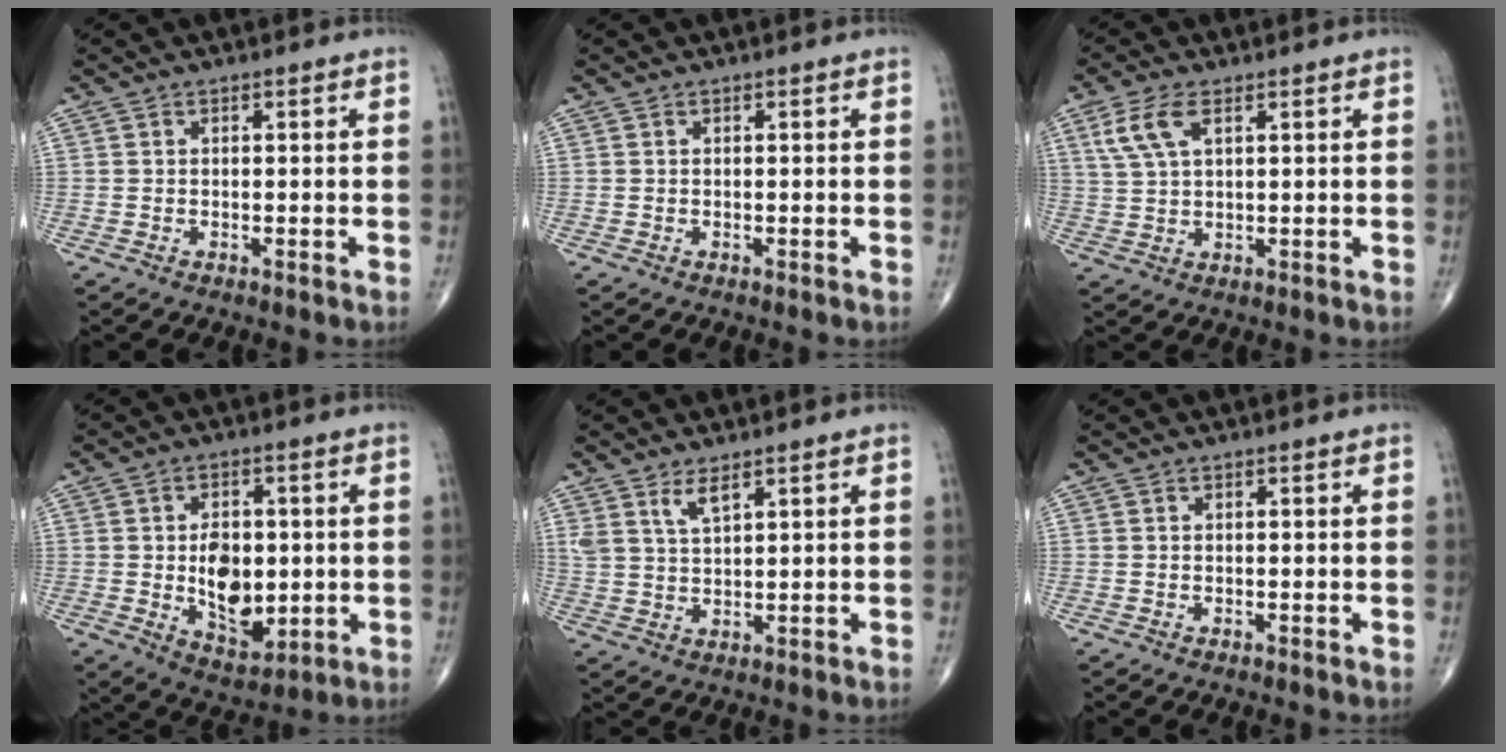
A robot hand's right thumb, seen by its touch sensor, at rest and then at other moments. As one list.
[{"total": 0.0}, {"total": 6.3, "force": [2.8, 2.9, 4.9], "torque": [-0.111, 0.002, 0.060]}, {"total": 11.6, "force": [-0.5, 7.3, 8.9], "torque": [-0.107, -0.008, 0.007]}, {"total": 4.0, "force": [2.7, 1.2, 2.7], "torque": [-0.052, -0.018, 0.058]}, {"total": 0.0}]